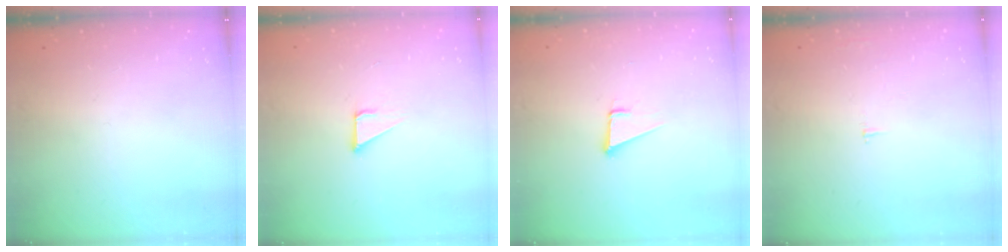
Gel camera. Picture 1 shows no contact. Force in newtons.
{"total": 3.2, "press": 3.2, "slide": 0.2}
{"total": 4.3, "press": 3.4, "slide": 2.6}
{"total": 2.1, "press": 2.1, "slide": 0.2}